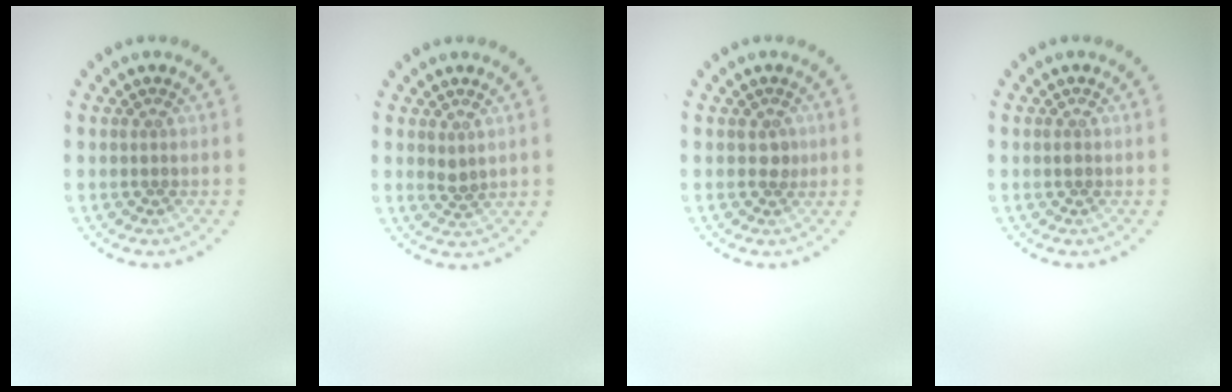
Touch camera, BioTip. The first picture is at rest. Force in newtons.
{"total": 1.2, "press": 1.0, "slide": 0.6}
{"total": 0.8, "press": 0.8, "slide": 0.3}
{"total": 0.6, "press": 0.6, "slide": 0.0}